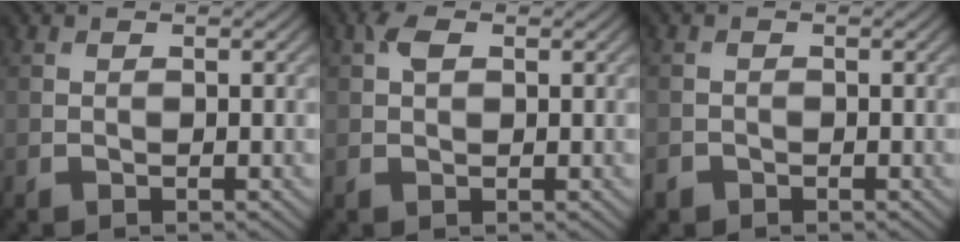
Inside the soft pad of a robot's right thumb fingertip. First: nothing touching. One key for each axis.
{"total": 1.9, "fx": 0.7, "fy": 1.1, "fz": 1.4, "tx": -0.031, "ty": 0.005, "tz": 0.008}
{"total": 1.1, "fx": -0.9, "fy": 0.7, "fz": 0.1, "tx": -0.002, "ty": -0.003, "tz": -0.020}